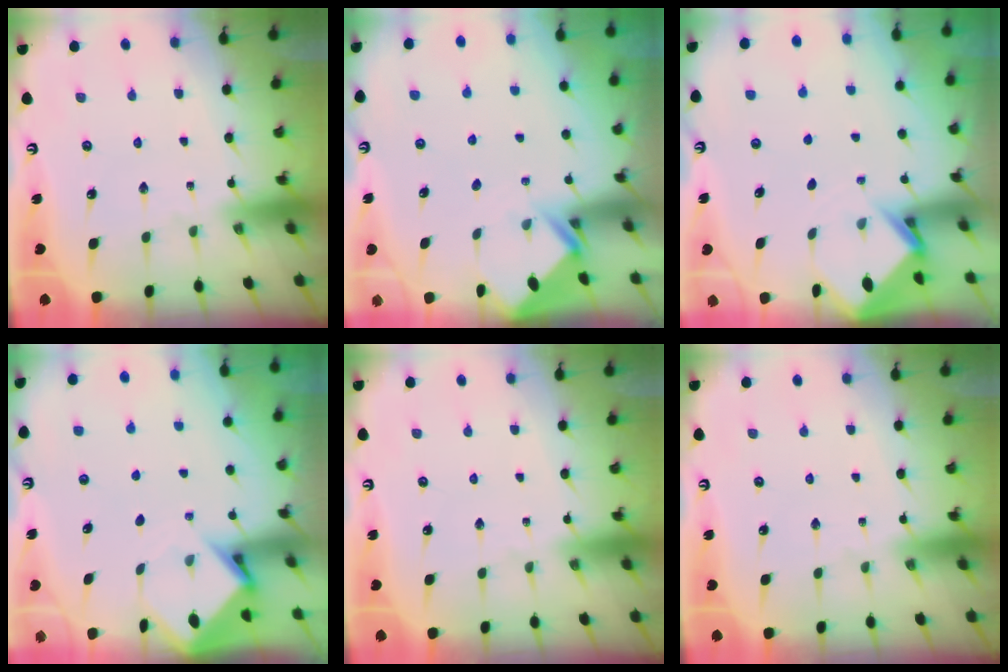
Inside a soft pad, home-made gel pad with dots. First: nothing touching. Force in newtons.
{"total": 2.8, "press": 2.8, "slide": 0.2}
{"total": 2.9, "press": 2.9, "slide": 0.2}
{"total": 4.0, "press": 4.0, "slide": 0.3}
{"total": 0.0}
{"total": 0.0}